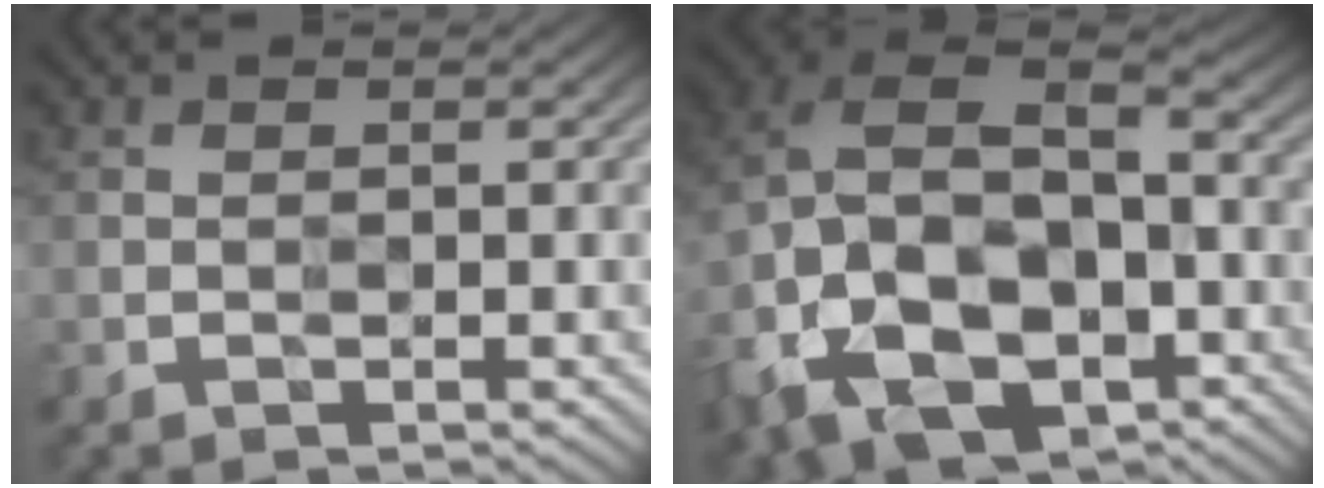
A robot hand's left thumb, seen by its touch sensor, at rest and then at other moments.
{"total": 18.0, "force": [-5.2, 12.1, 12.4], "torque": [-0.269, -0.026, -0.071]}